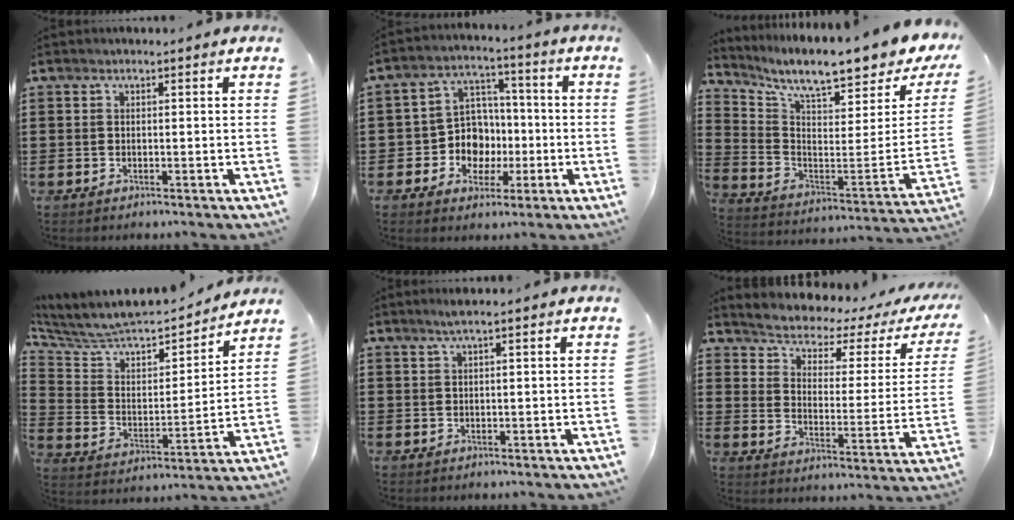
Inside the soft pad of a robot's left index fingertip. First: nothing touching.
{"total": 8.4, "force": [-1.2, 7.8, 2.9], "torque": [-0.075, 0.012, -0.015]}
{"total": 8.7, "force": [7.2, 0.3, 4.8], "torque": [-0.110, -0.071, 0.112]}
{"total": 6.5, "force": [6.0, 1.9, 1.4], "torque": [-0.065, -0.051, 0.099]}
{"total": 1.4, "force": [0.8, -0.2, 1.2], "torque": [-0.023, 0.000, 0.014]}
{"total": 2.7, "force": [2.3, 0.7, 1.1], "torque": [-0.041, -0.028, 0.029]}